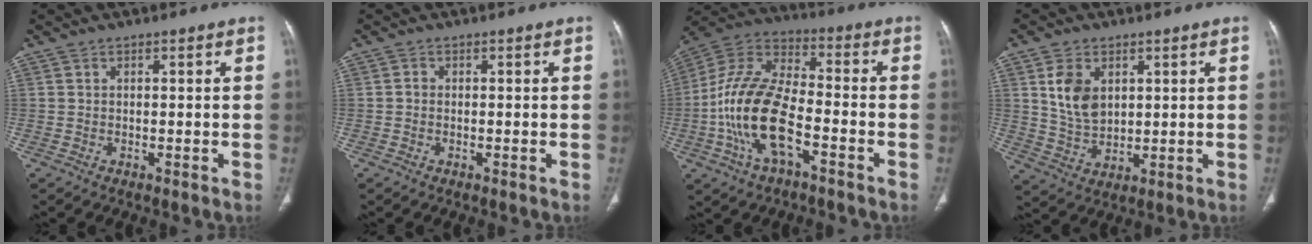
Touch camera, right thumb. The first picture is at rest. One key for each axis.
{"total": 0.8, "fx": -0.2, "fy": 0.7, "fz": 0.4, "tx": -0.003, "ty": 0.002, "tz": -0.007}
{"total": 17.5, "fx": -5.4, "fy": 8.3, "fz": 14.4, "tx": -0.289, "ty": 0.035, "tz": -0.102}
{"total": 8.1, "fx": 2.6, "fy": 5.5, "fz": 5.3, "tx": -0.081, "ty": -0.014, "tz": 0.058}